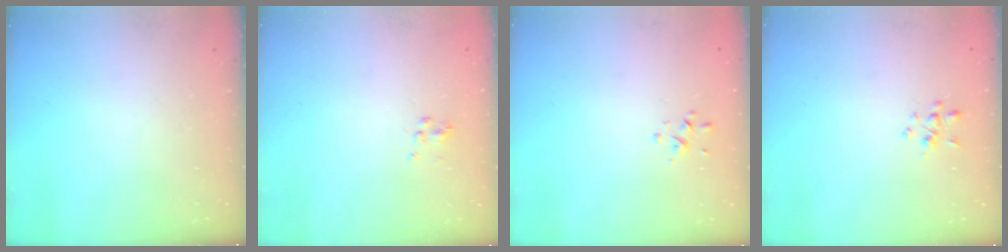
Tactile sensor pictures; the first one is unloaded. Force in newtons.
{"total": 3.4, "press": 3.1, "slide": 1.4}
{"total": 0.6, "press": 0.3, "slide": 0.5}
{"total": 1.9, "press": 1.7, "slide": 0.7}